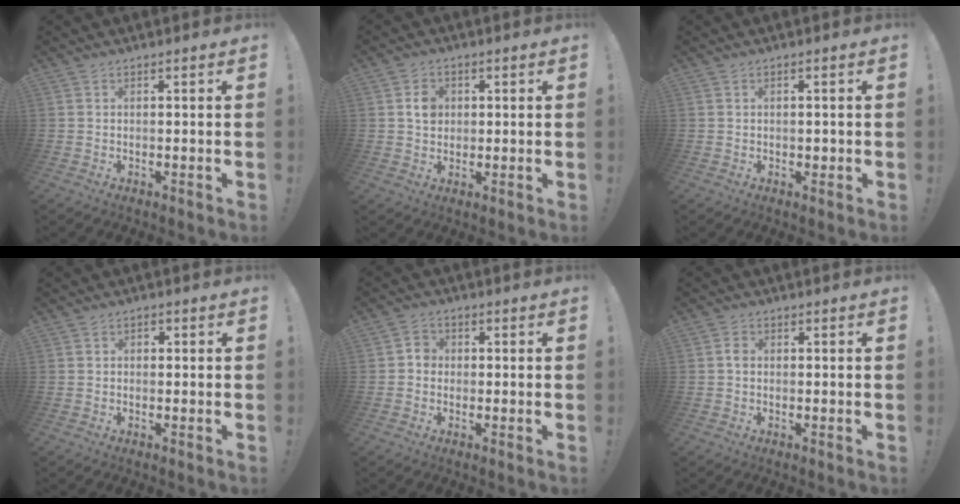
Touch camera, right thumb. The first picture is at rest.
{"total": 4.8, "force": [0.8, 4.1, 2.4], "torque": [-0.019, -0.002, 0.011]}
{"total": 1.0, "force": [-0.1, 0.9, 0.5], "torque": [-0.007, 0.003, -0.001]}
{"total": 1.0, "force": [-0.5, 0.7, 0.4], "torque": [-0.005, 0.003, -0.010]}
{"total": 3.5, "force": [-0.7, 3.1, 1.5], "torque": [-0.020, 0.011, -0.014]}
{"total": 1.5, "force": [-0.1, 1.2, 0.9], "torque": [-0.010, 0.002, -0.004]}